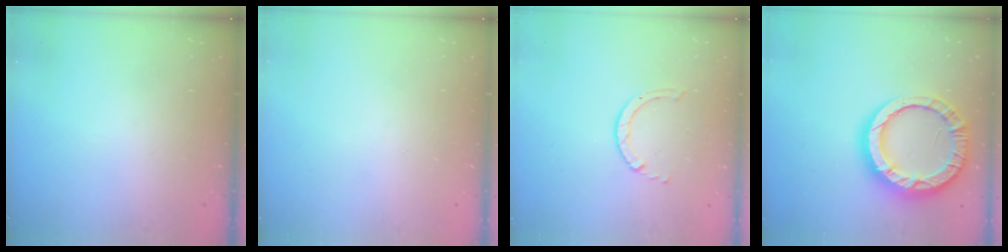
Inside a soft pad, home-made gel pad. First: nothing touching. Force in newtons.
{"total": 0.0}
{"total": 2.5, "press": 2.4, "slide": 0.3}
{"total": 17.2, "press": 17.1, "slide": 1.9}